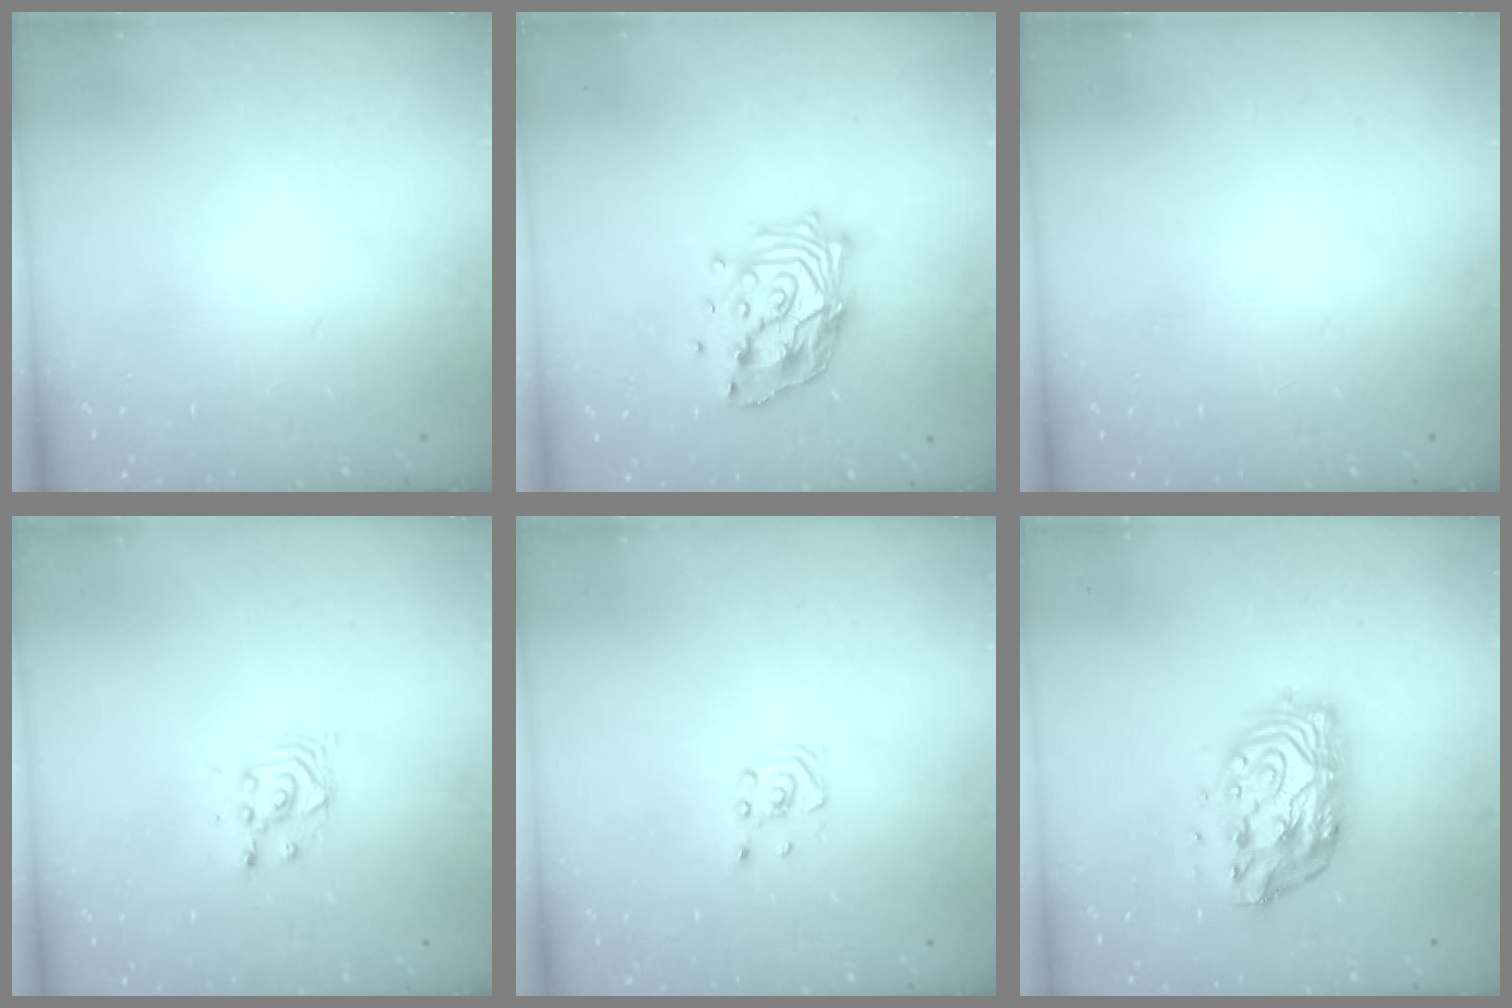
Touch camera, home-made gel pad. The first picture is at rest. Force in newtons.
{"total": 14.9, "press": 14.8, "slide": 1.1}
{"total": 0.0}
{"total": 2.9, "press": 2.9, "slide": 0.1}
{"total": 2.6, "press": 2.4, "slide": 1.0}
{"total": 12.5, "press": 12.5, "slide": 1.1}